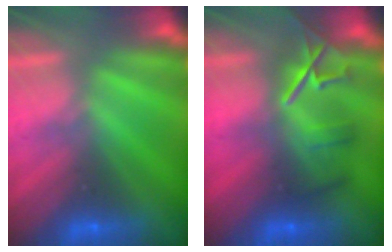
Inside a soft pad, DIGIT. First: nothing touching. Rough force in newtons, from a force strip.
{"total": 8.5}